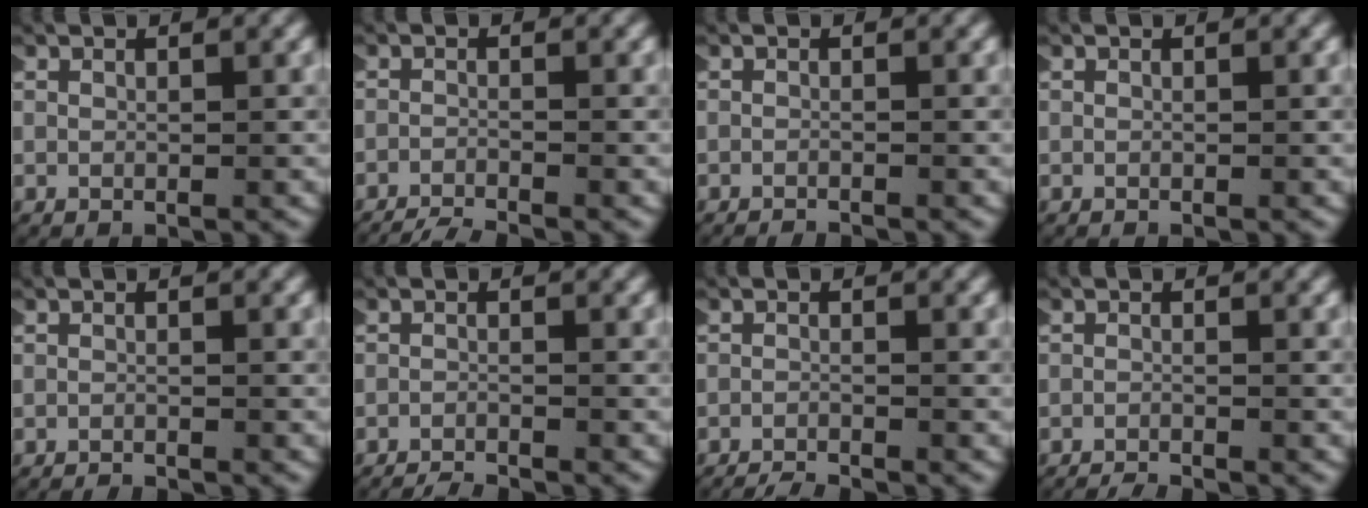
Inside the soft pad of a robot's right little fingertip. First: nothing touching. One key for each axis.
{"total": 7.2, "fx": -7.0, "fy": 1.6, "fz": 0.9, "tx": -0.017, "ty": -0.022, "tz": -0.105}
{"total": 1.7, "fx": -1.7, "fy": 0.1, "fz": 0.0, "tx": -0.004, "ty": -0.007, "tz": -0.024}
{"total": 0.0}
{"total": 1.8, "fx": -1.7, "fy": 0.1, "fz": -0.1, "tx": -0.005, "ty": -0.008, "tz": -0.025}
{"total": 4.4, "fx": -4.3, "fy": 0.8, "fz": 0.4, "tx": -0.012, "ty": -0.016, "tz": -0.064}
{"total": 4.8, "fx": -4.7, "fy": 0.9, "fz": 0.5, "tx": -0.013, "ty": -0.017, "tz": -0.070}
{"total": 3.5, "fx": -3.4, "fy": 0.6, "fz": 0.3, "tx": -0.010, "ty": -0.013, "tz": -0.051}